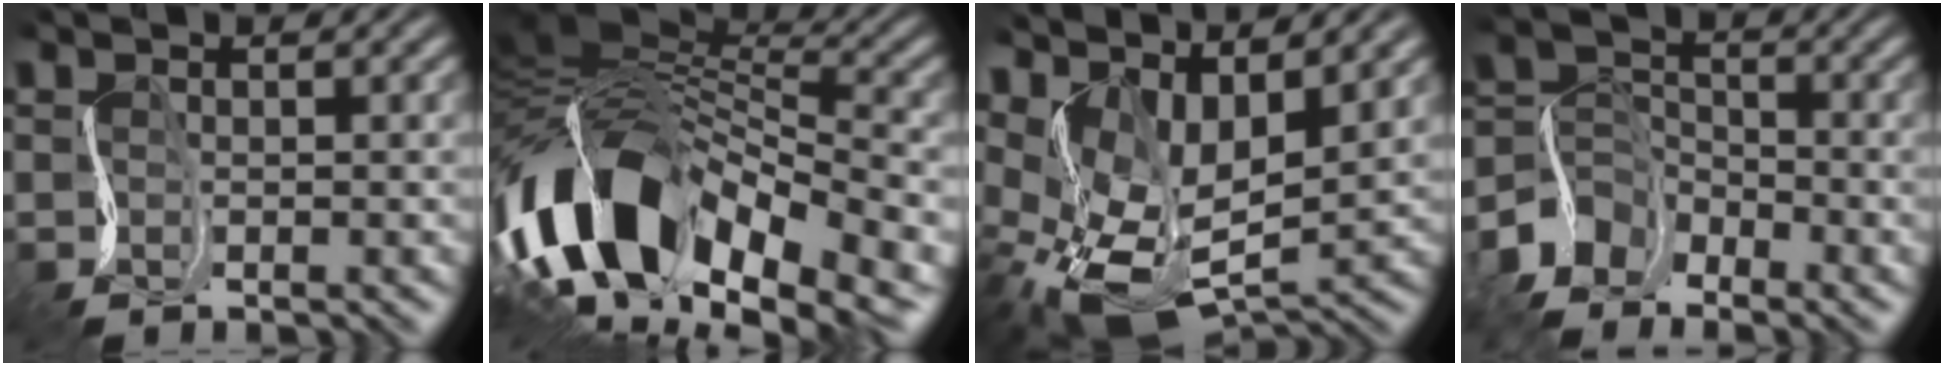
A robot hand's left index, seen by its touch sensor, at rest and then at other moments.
{"total": 15.0, "force": [-5.7, 8.3, 11.1], "torque": [-0.223, 0.014, -0.112]}
{"total": 14.0, "force": [2.7, 8.0, 11.2], "torque": [-0.193, -0.012, 0.073]}
{"total": 4.6, "force": [-3.5, 2.6, 1.5], "torque": [-0.026, 0.004, -0.082]}